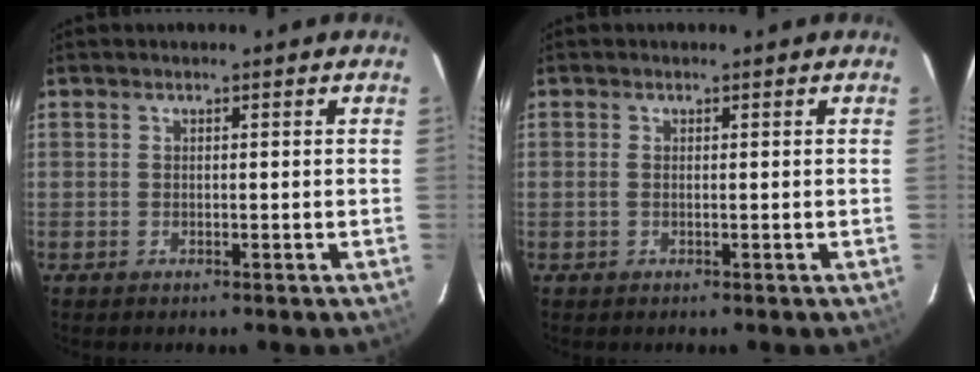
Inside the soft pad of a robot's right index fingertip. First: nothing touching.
{"total": 0.8, "force": [-0.1, 0.2, 0.8], "torque": [-0.018, 0.000, -0.003]}